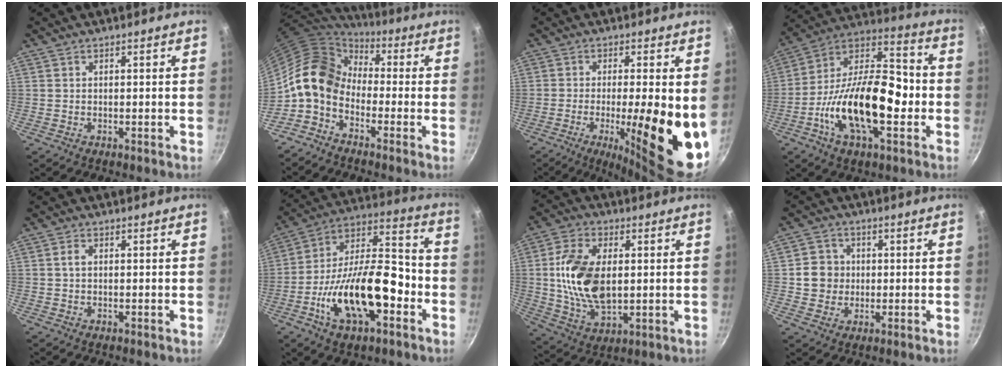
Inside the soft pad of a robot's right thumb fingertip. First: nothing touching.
{"total": 10.9, "force": [-1.8, 8.0, 7.1], "torque": [-0.104, 0.038, -0.057]}
{"total": 17.9, "force": [-2.7, 4.4, 17.2], "torque": [-0.225, -0.022, -0.035]}
{"total": 23.3, "force": [-5.0, 11.4, 19.7], "torque": [-0.320, 0.042, -0.101]}
{"total": 1.4, "force": [0.2, 0.9, 1.1], "torque": [-0.021, 0.005, 0.003]}
{"total": 22.2, "force": [-7.2, 10.5, 18.2], "torque": [-0.289, 0.050, -0.129]}
{"total": 15.2, "force": [1.4, 9.0, 12.2], "torque": [-0.214, -0.003, 0.028]}
{"total": 6.0, "force": [0.2, 5.7, 1.9], "torque": [-0.002, 0.009, -0.004]}